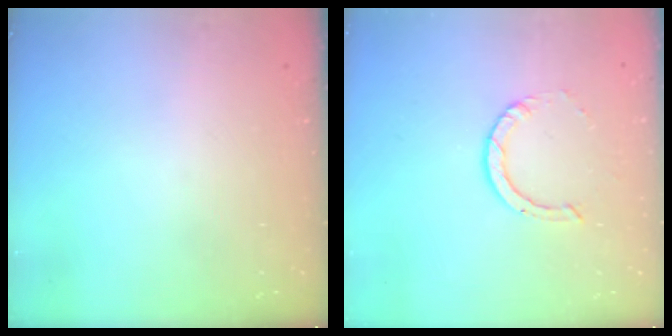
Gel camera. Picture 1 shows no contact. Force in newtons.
{"total": 3.5, "press": 3.5, "slide": 0.4}